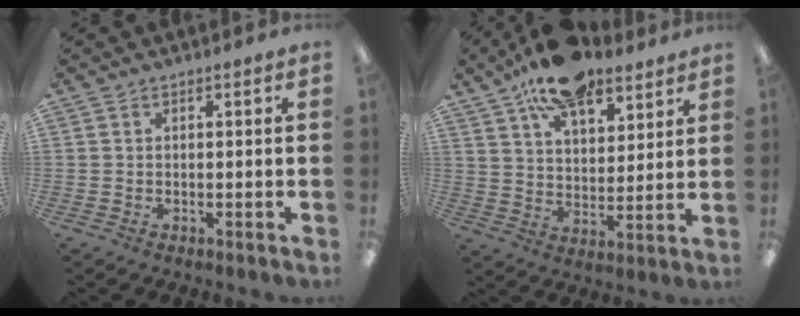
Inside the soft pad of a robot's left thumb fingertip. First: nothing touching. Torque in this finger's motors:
{"motor_torque": [1.46, 0.94, 1.80, -0.98, 0.14]}